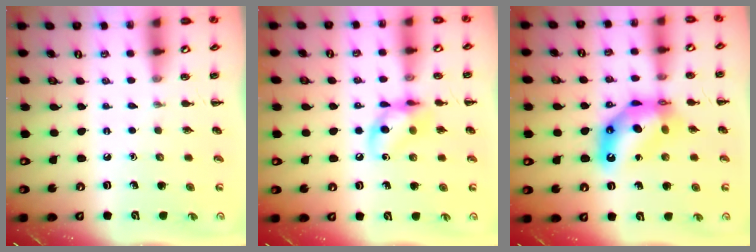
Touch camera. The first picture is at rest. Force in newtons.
{"total": 11.5, "press": 11.3, "slide": 2.0}
{"total": 12.4, "press": 11.8, "slide": 3.8}